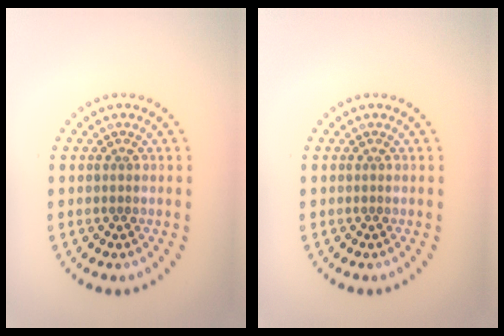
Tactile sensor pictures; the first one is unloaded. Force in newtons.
{"total": 0.0}